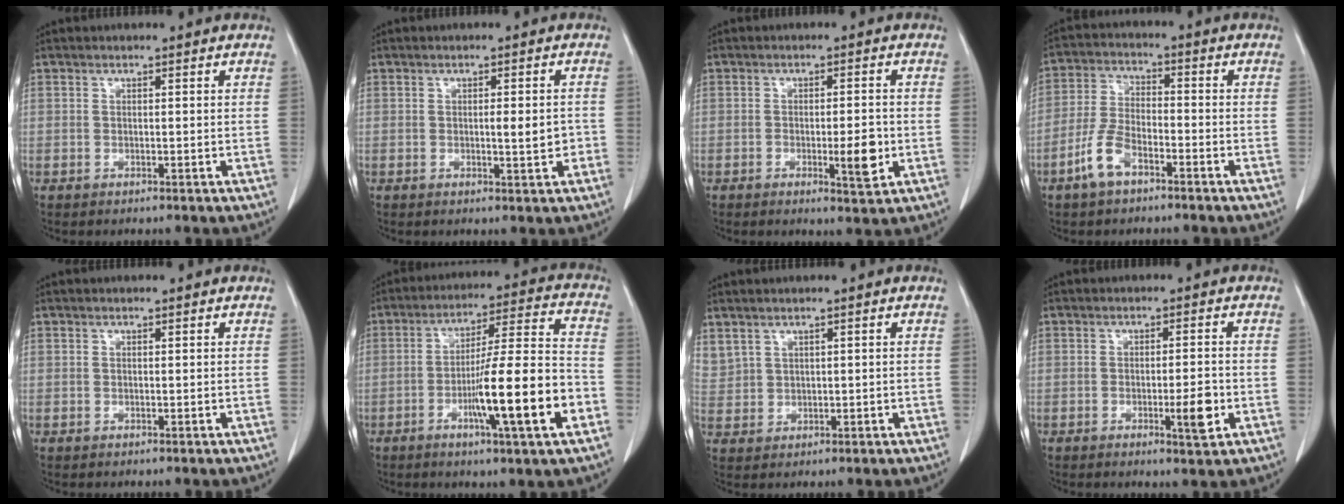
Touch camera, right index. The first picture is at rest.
{"total": 3.0, "force": [-0.4, 0.7, 2.9], "torque": [-0.042, 0.000, -0.004]}
{"total": 5.7, "force": [-1.4, 1.1, 5.4], "torque": [-0.080, -0.006, -0.017]}
{"total": 6.8, "force": [-4.1, 3.0, 4.6], "torque": [-0.108, 0.005, -0.083]}
{"total": 0.0}
{"total": 15.8, "force": [-5.4, 0.3, 14.8], "torque": [-0.239, -0.001, -0.085]}
{"total": 3.8, "force": [2.7, 2.4, 1.1], "torque": [-0.030, 0.013, 0.071]}
{"total": 4.4, "force": [-1.4, 0.7, 4.2], "torque": [-0.063, -0.004, -0.018]}